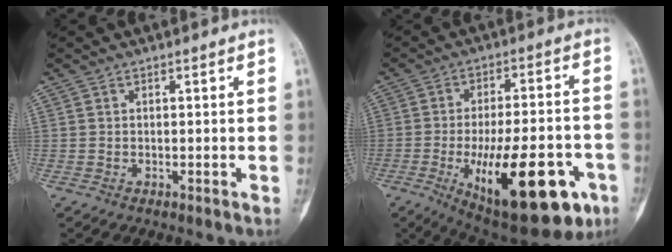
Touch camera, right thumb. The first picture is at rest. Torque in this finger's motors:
{"motor_torque": [0.07, 0.90, 1.80, -0.70, 0.12]}